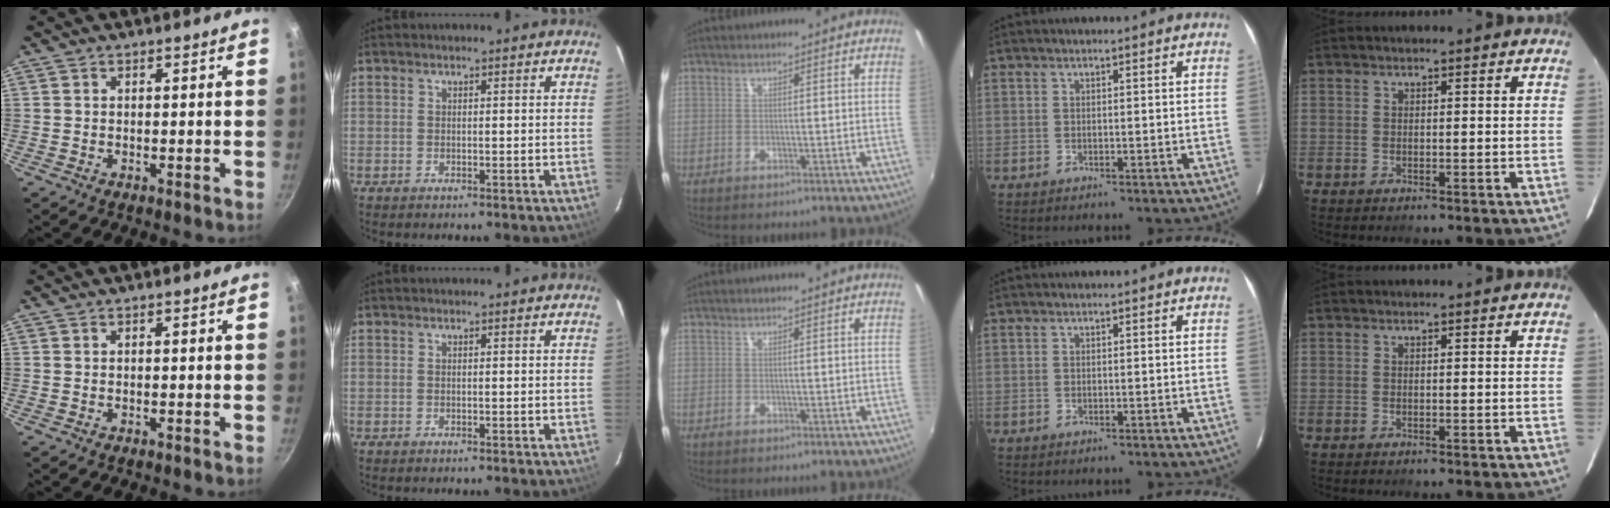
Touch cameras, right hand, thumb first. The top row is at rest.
{}